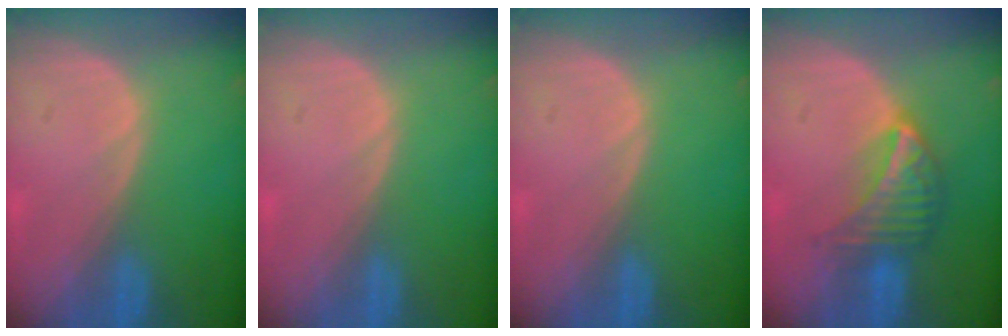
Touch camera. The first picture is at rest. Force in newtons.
{"total": 0.0}
{"total": 0.0}
{"total": 7.1, "press": 6.2, "slide": 3.4}